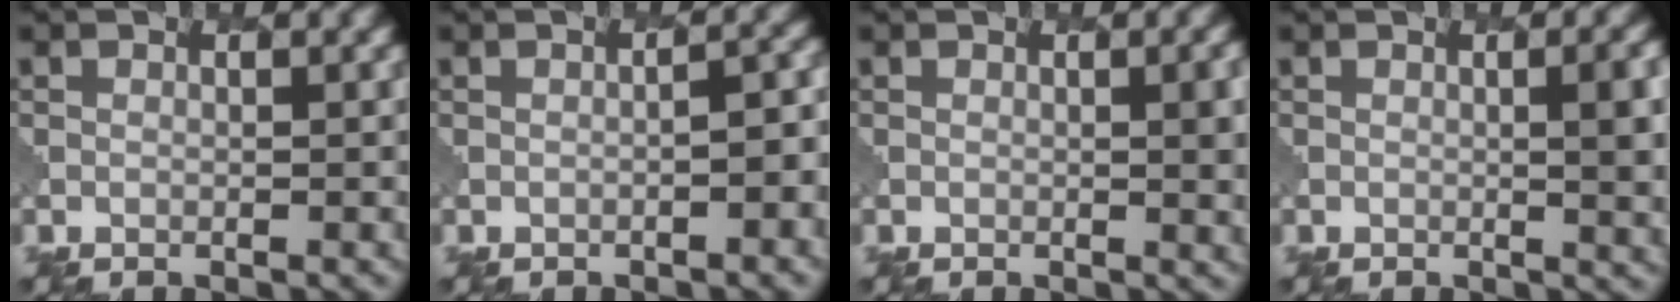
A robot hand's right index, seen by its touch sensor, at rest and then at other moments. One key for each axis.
{"total": 3.0, "fx": -1.2, "fy": 0.8, "fz": 2.6, "tx": -0.030, "ty": 0.014, "tz": -0.021}
{"total": 4.1, "fx": 0.5, "fy": 1.3, "fz": 3.8, "tx": -0.041, "ty": 0.000, "tz": 0.005}
{"total": 6.2, "fx": 0.6, "fy": 2.3, "fz": 5.7, "tx": -0.048, "ty": 0.003, "tz": 0.006}